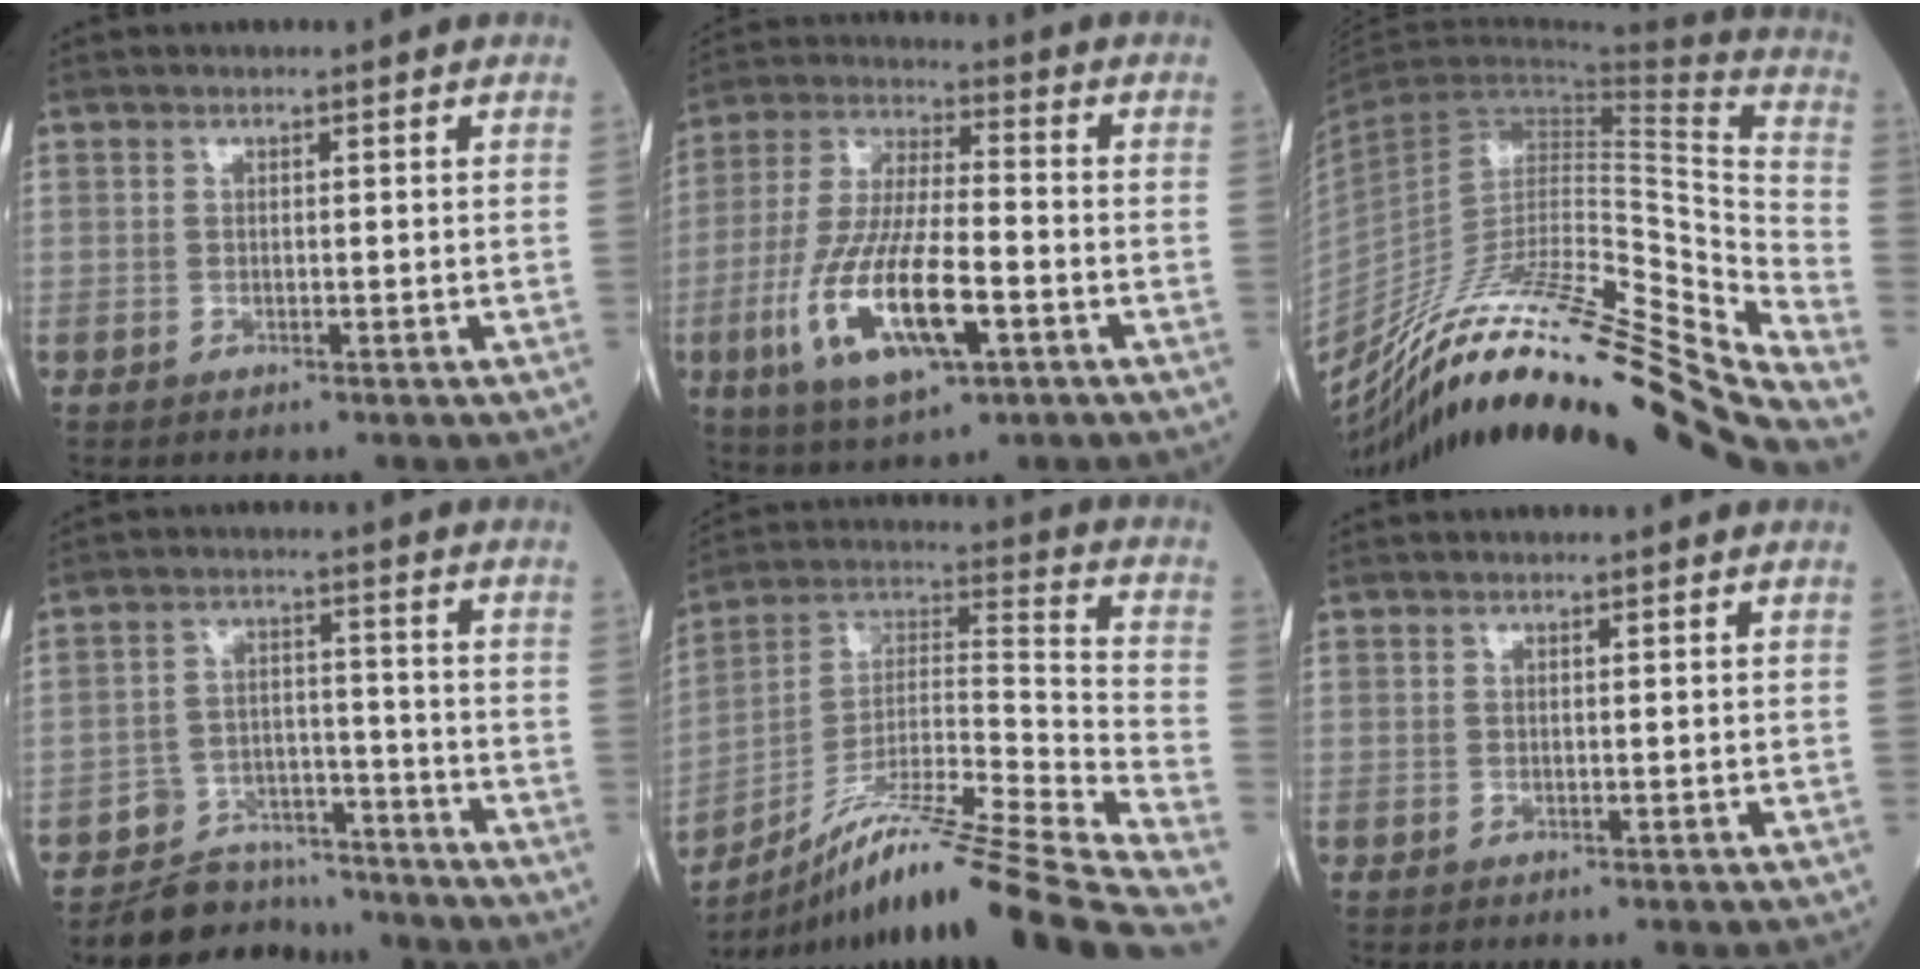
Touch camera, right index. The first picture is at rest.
{"total": 15.9, "force": [-5.2, 4.2, 14.4], "torque": [-0.302, -0.015, -0.087]}
{"total": 32.3, "force": [-26.8, 0.8, 18.1], "torque": [-0.203, -0.031, -0.419]}
{"total": 8.7, "force": [-7.9, 3.5, -0.3], "torque": [0.019, 0.046, -0.131]}
{"total": 26.3, "force": [-20.4, -1.2, 16.4], "torque": [-0.215, 0.000, -0.344]}
{"total": 0.0}